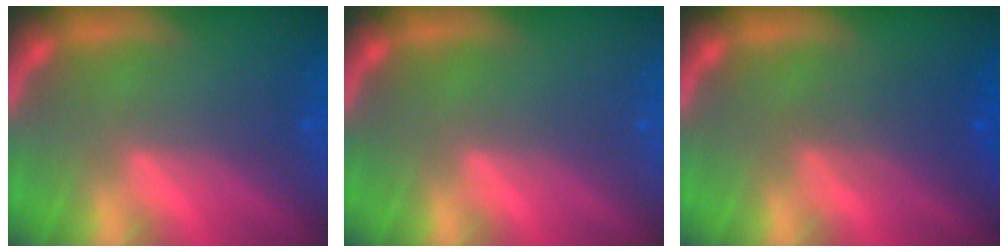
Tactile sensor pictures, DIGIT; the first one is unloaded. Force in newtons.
{"total": 0.0}
{"total": 3.0}